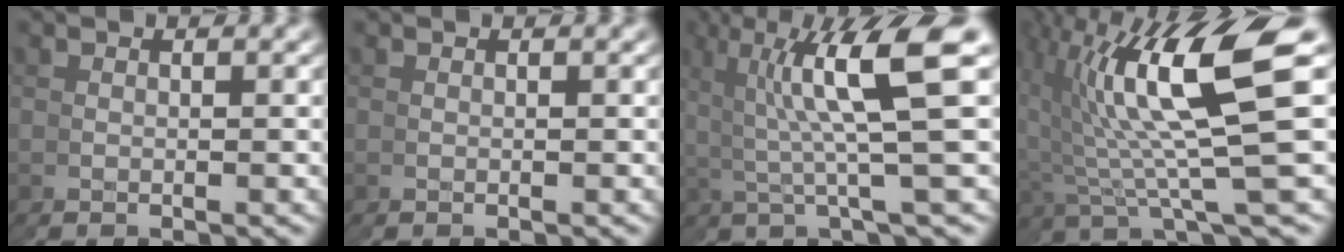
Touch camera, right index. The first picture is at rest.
{"total": 0.0}
{"total": 8.4, "force": [2.6, 2.1, 7.7], "torque": [-0.104, 0.025, 0.036]}
{"total": 12.3, "force": [3.0, 5.0, 10.8], "torque": [-0.180, 0.027, 0.047]}